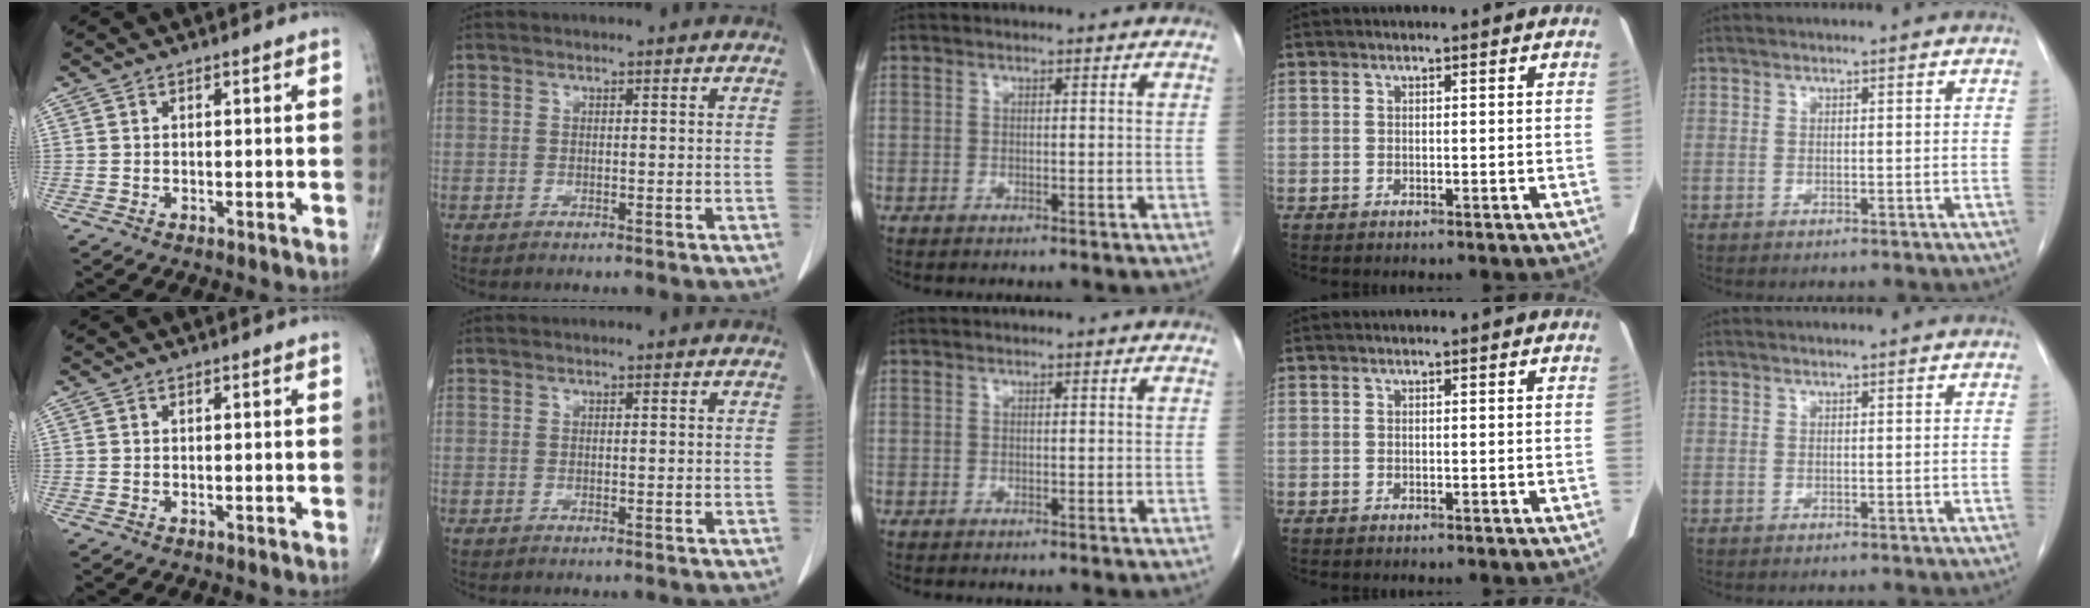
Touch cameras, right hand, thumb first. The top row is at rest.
{}